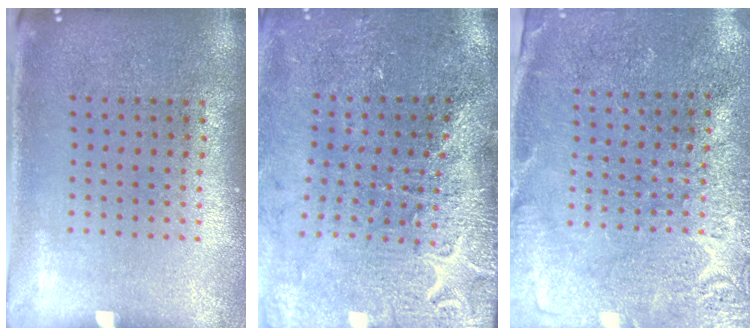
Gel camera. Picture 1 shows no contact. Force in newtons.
{"total": 3.4, "press": 3.3, "slide": 0.6}
{"total": 2.7, "press": 2.7, "slide": 0.4}